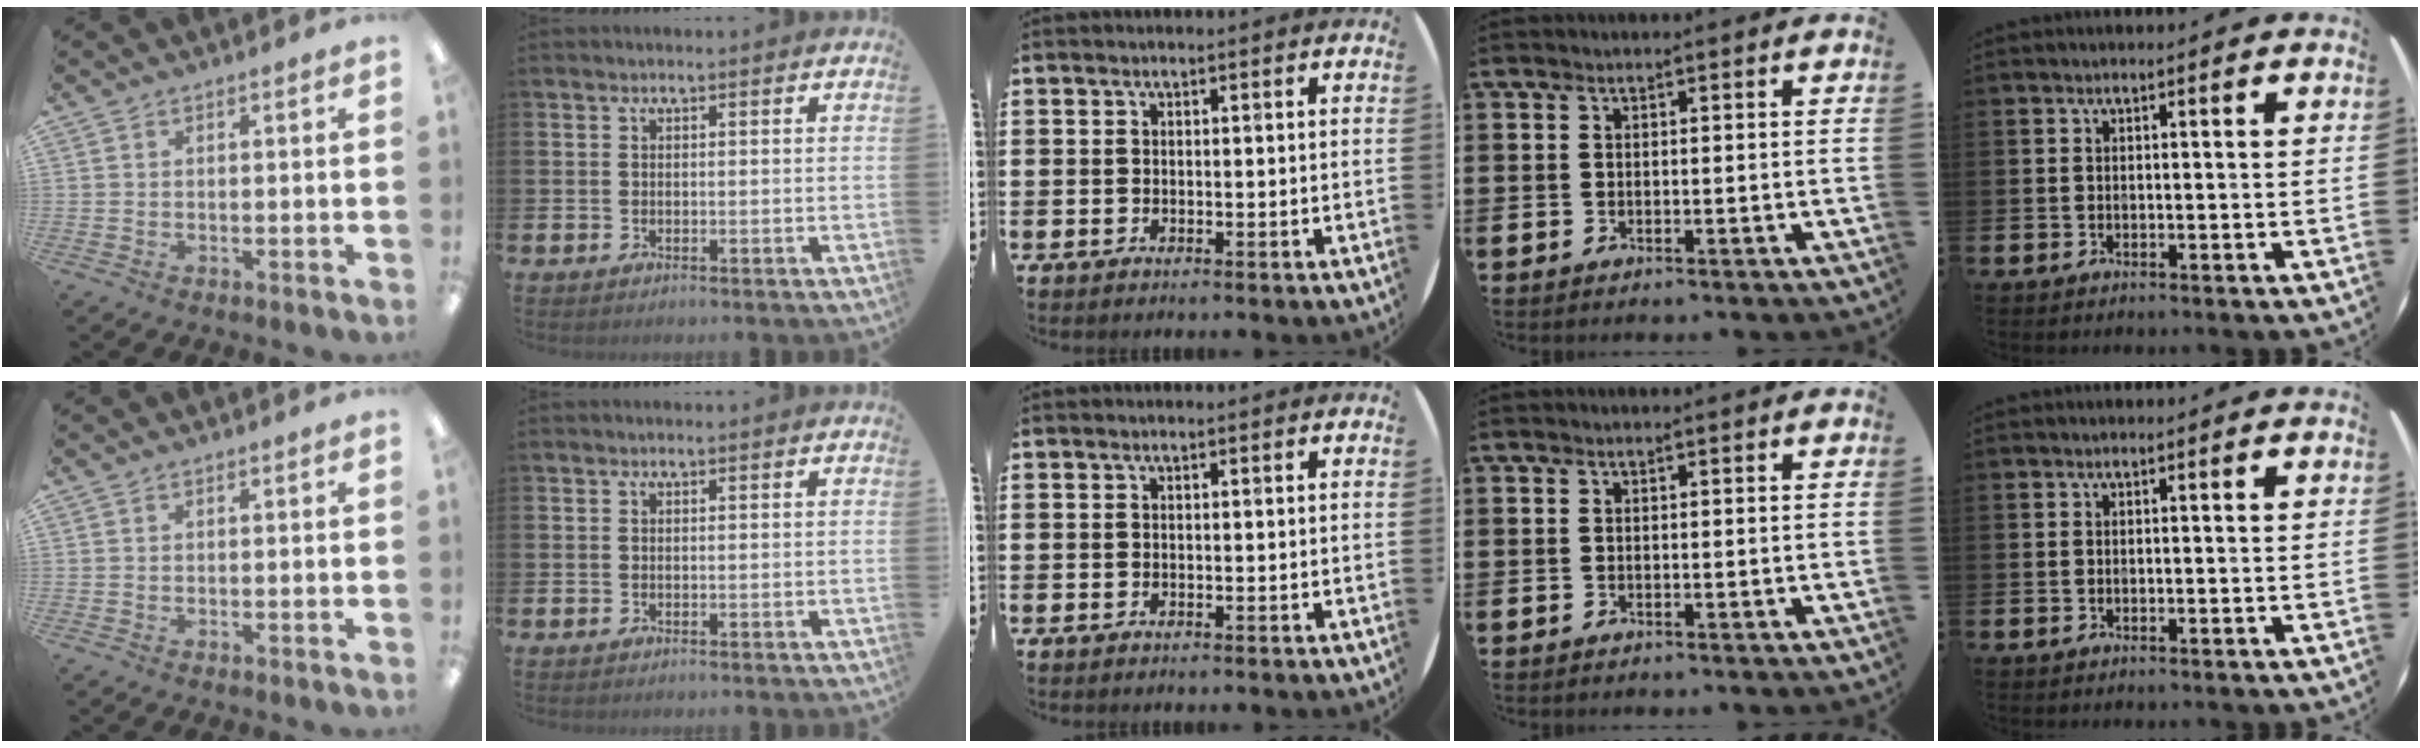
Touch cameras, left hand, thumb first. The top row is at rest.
{}